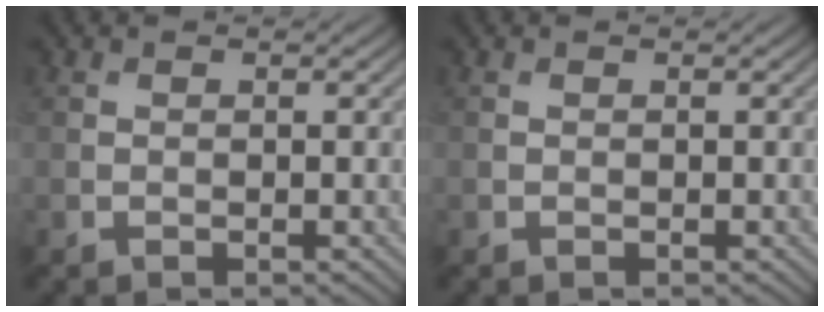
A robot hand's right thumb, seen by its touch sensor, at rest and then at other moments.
{"total": 0.0}